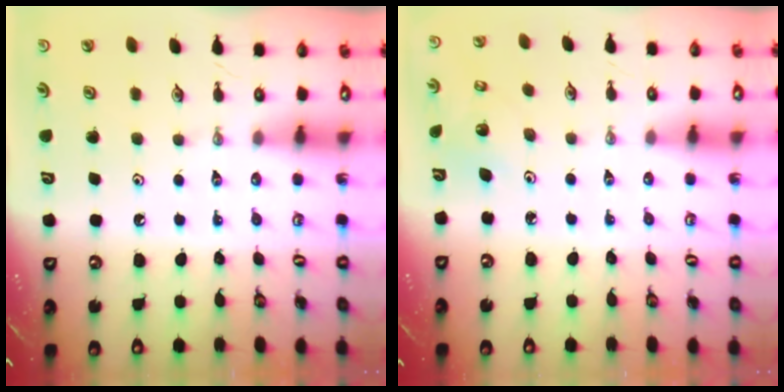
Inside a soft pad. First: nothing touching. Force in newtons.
{"total": 2.1, "press": 2.1, "slide": 0.1}